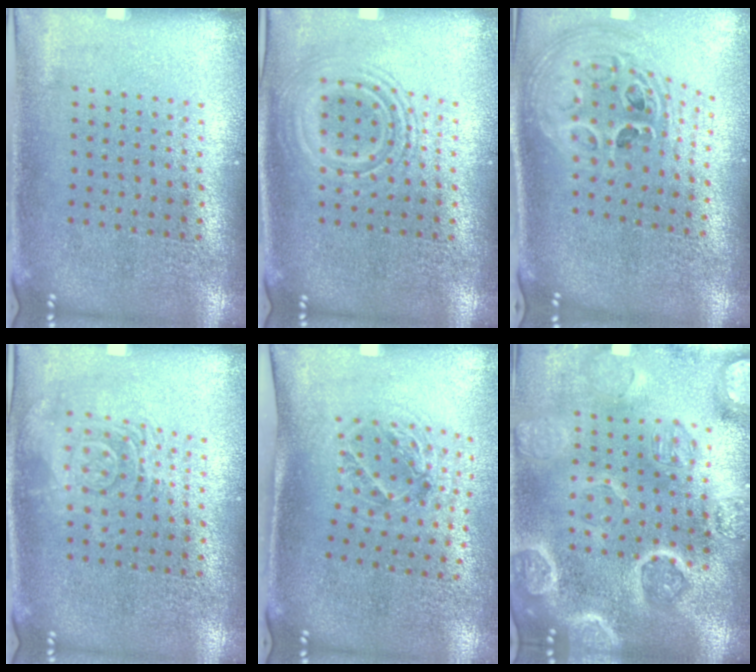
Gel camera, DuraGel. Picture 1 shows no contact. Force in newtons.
{"total": 1.6, "press": 1.6, "slide": 0.3}
{"total": 2.6, "press": 1.9, "slide": 1.8}
{"total": 2.8, "press": 2.8, "slide": 0.4}
{"total": 1.2, "press": 1.1, "slide": 0.5}
{"total": 4.6, "press": 4.1, "slide": 2.0}